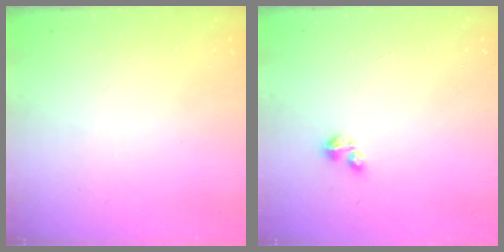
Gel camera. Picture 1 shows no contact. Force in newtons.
{"total": 1.6, "press": 1.6, "slide": 0.3}